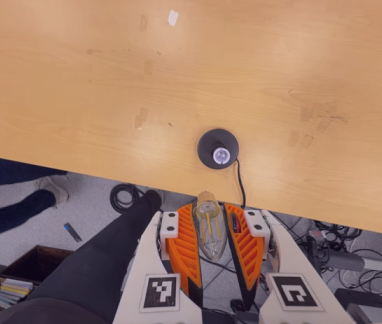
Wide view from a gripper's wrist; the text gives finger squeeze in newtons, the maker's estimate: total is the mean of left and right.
{"total": 13.3, "left": 13.8, "right": 12.7}